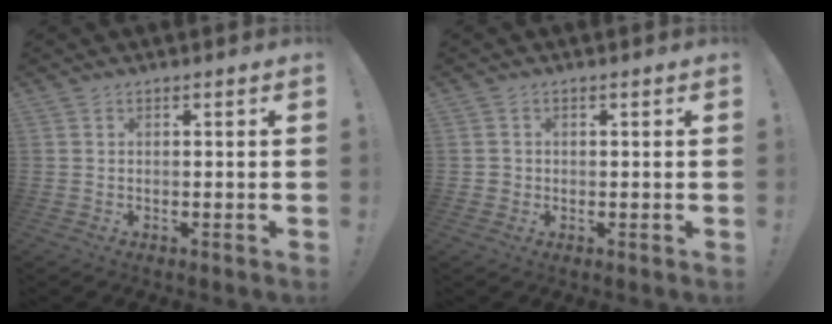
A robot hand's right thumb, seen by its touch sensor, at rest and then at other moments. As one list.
[{"total": 2.1, "force": [0.3, 2.1, 0.3], "torque": [-0.007, 0.003, 0.007]}]